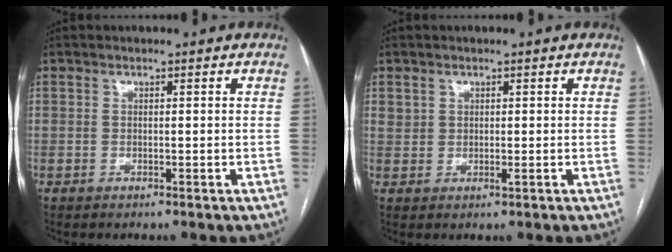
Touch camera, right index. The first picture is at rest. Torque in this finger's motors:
{"motor_torque": [-0.28, 0.27, 0.00, 0.00]}